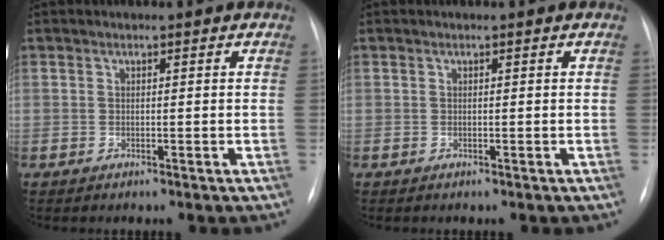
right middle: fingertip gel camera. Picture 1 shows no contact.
{"total": 0.0}